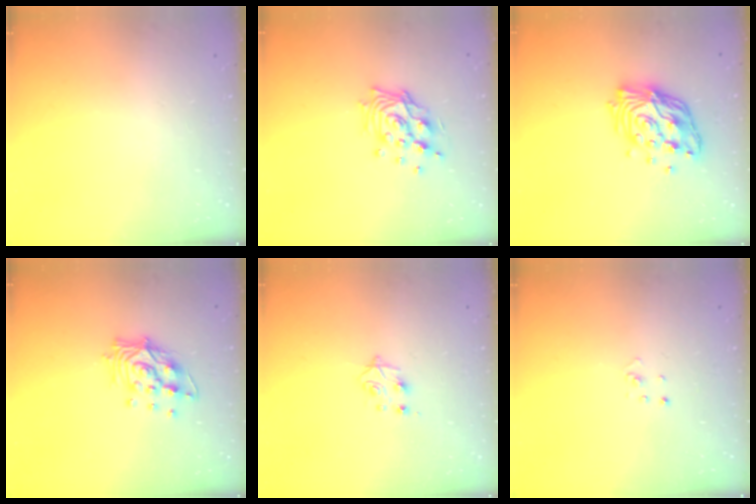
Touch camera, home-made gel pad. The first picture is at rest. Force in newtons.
{"total": 12.6, "press": 12.5, "slide": 1.7}
{"total": 13.7, "press": 13.6, "slide": 1.4}
{"total": 12.4, "press": 12.4, "slide": 1.0}
{"total": 4.4, "press": 4.4, "slide": 0.6}
{"total": 1.5, "press": 1.5, "slide": 0.1}